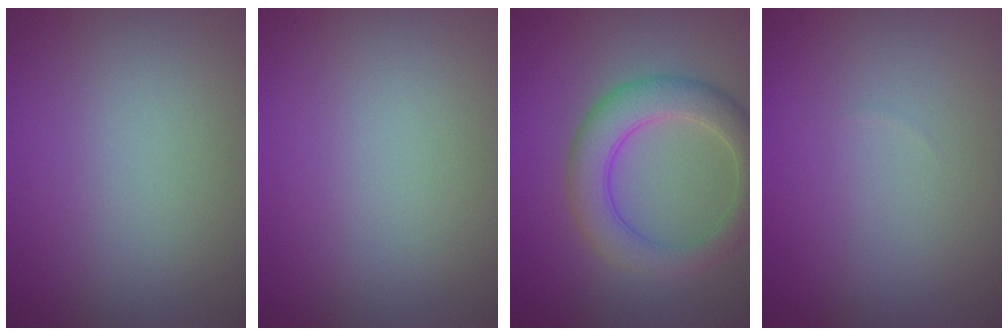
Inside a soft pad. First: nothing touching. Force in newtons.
{"total": 0.0}
{"total": 5.0, "press": 5.0, "slide": 0.1}
{"total": 0.0}